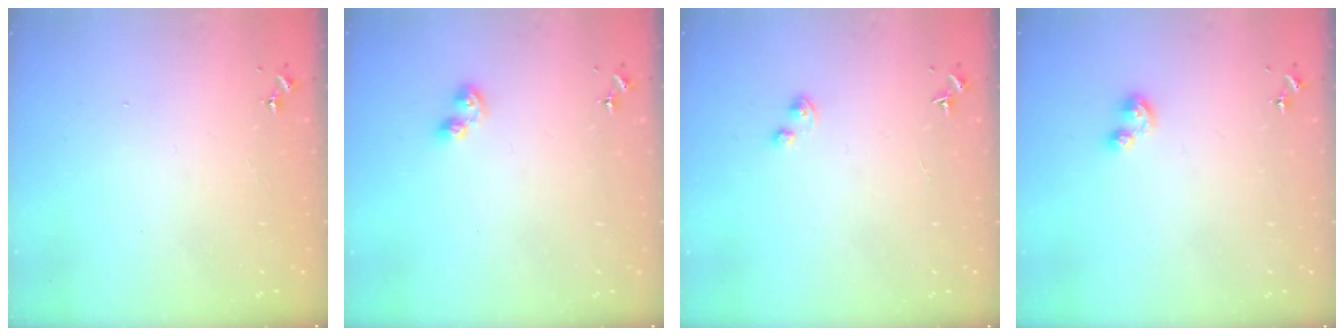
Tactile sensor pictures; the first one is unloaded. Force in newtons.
{"total": 4.7, "press": 4.6, "slide": 0.6}
{"total": 1.5, "press": 1.5, "slide": 0.4}
{"total": 5.6, "press": 5.5, "slide": 0.7}